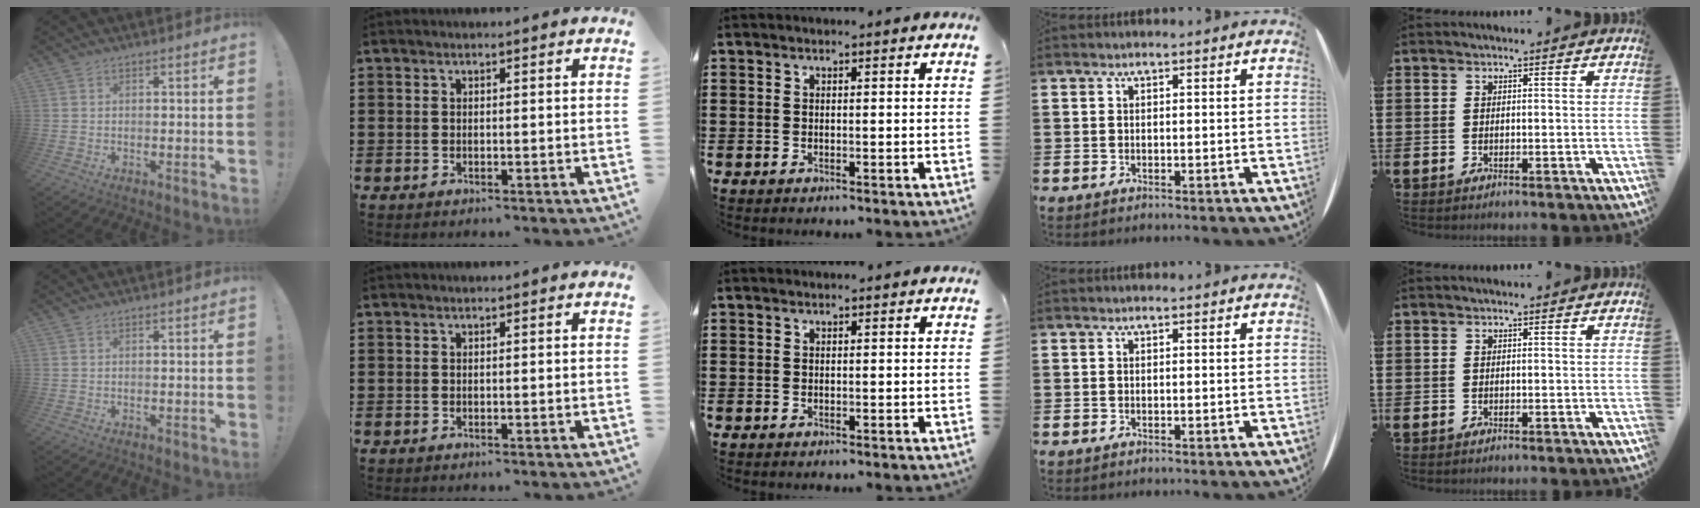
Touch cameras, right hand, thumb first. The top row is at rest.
{}